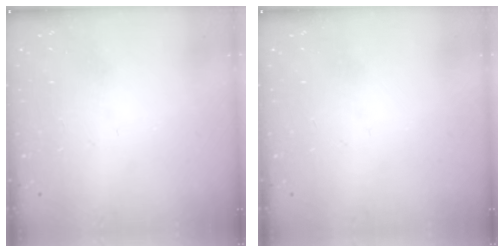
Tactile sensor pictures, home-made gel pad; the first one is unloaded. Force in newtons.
{"total": 0.0}